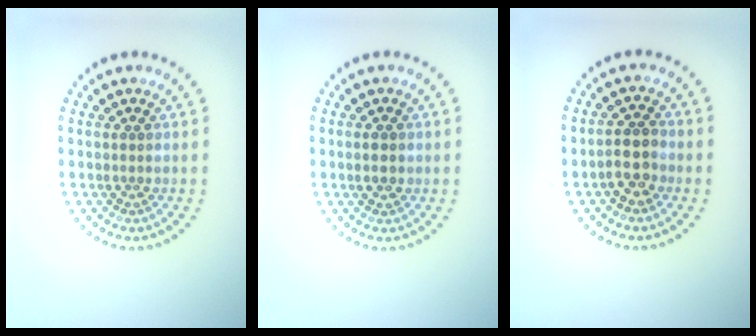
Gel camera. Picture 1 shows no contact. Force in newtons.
{"total": 2.0, "press": 1.9, "slide": 0.3}
{"total": 2.6, "press": 2.4, "slide": 0.9}